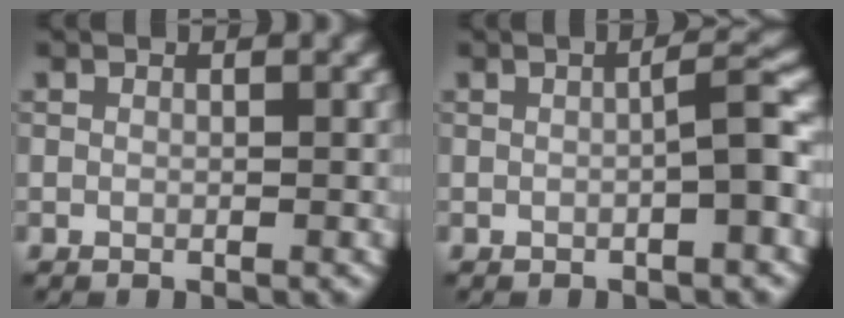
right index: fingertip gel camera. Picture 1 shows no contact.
{"total": 2.5, "force": [-0.7, 0.2, 2.4], "torque": [-0.038, 0.016, -0.014]}